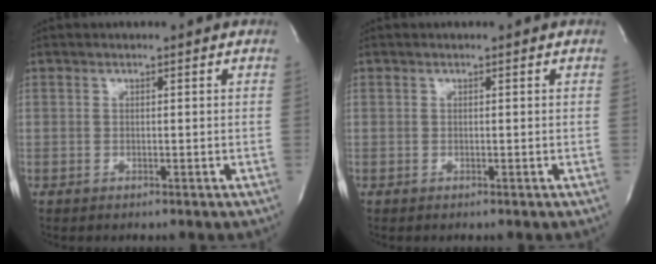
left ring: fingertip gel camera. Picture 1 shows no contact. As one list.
[{"total": 0.0}]